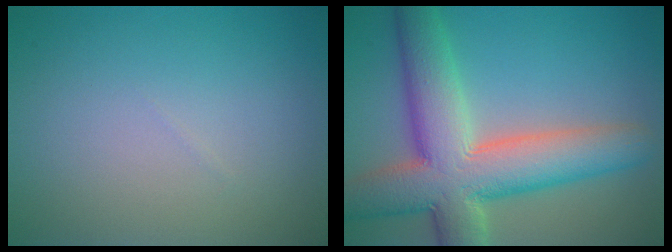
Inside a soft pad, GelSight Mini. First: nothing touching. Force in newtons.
{"total": 10.9, "press": 10.9, "slide": 0.8}